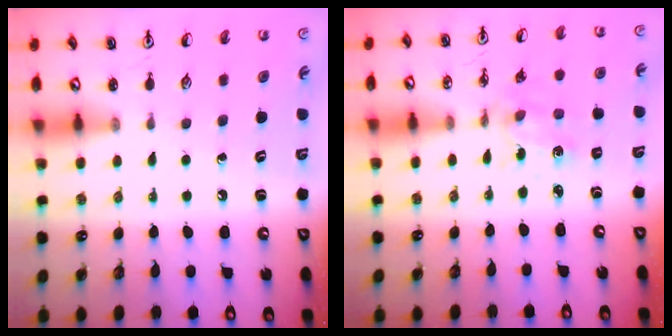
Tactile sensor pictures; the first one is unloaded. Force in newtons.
{"total": 1.6, "press": 1.6, "slide": 0.1}